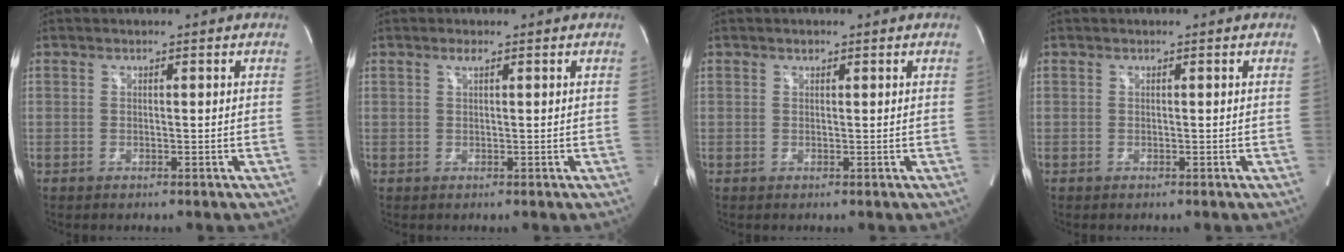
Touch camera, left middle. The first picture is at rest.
{"total": 0.8, "force": [0.5, 0.0, 0.7], "torque": [-0.013, 0.002, 0.010]}
{"total": 0.5, "force": [0.4, 0.3, 0.2], "torque": [-0.004, 0.000, 0.005]}
{"total": 0.0}